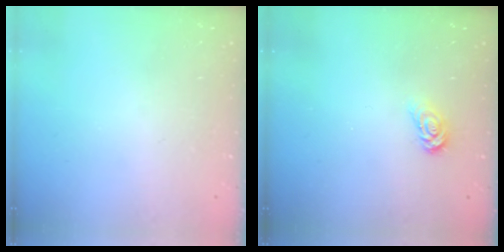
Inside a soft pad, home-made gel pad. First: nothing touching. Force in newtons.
{"total": 3.3, "press": 3.3, "slide": 0.3}